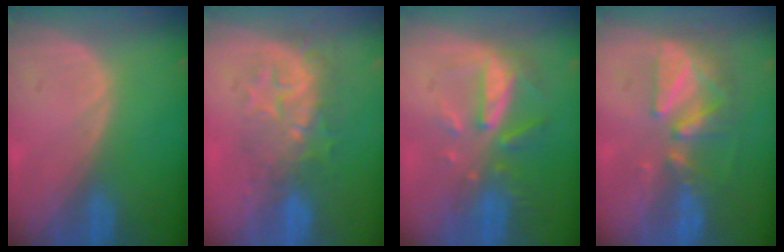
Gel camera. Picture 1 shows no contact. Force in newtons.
{"total": 8.8, "press": 7.9, "slide": 4.0}
{"total": 8.0, "press": 7.2, "slide": 3.3}
{"total": 9.0, "press": 7.9, "slide": 4.3}